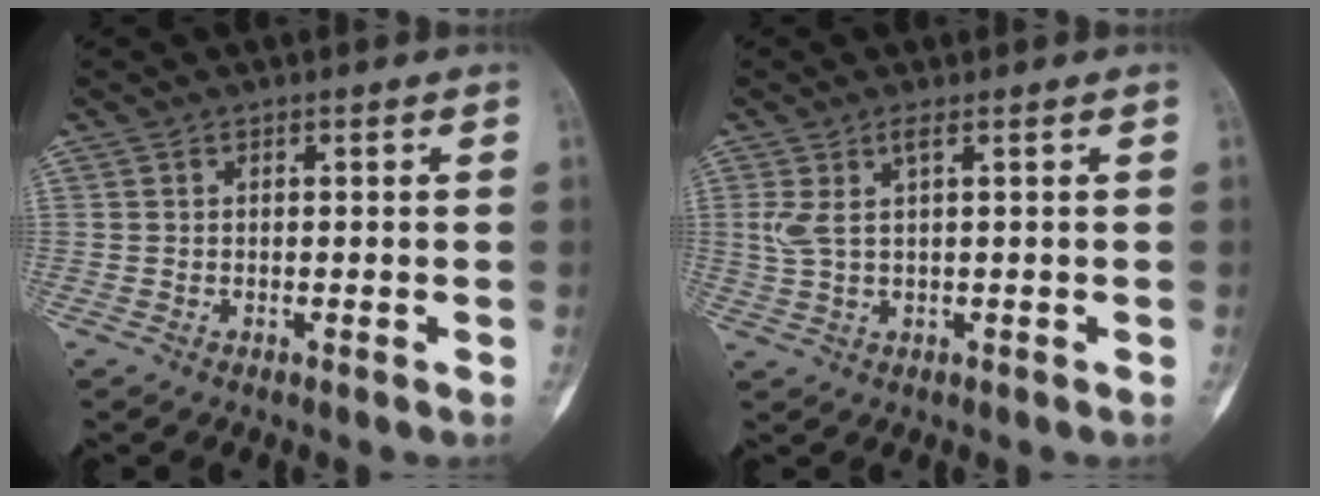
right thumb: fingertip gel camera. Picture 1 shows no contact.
{"total": 3.8, "force": [1.2, 0.5, 3.5], "torque": [-0.099, 0.005, 0.034]}